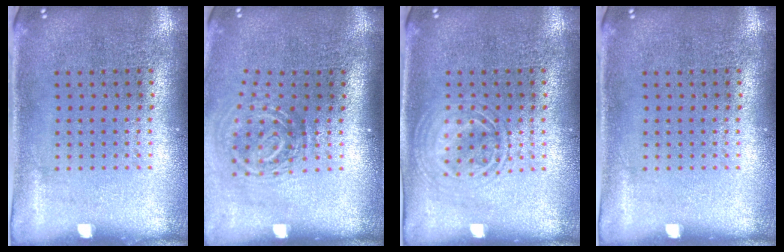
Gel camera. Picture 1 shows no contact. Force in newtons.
{"total": 1.9, "press": 1.2, "slide": 1.4}
{"total": 1.2, "press": 1.2, "slide": 0.1}
{"total": 0.0}